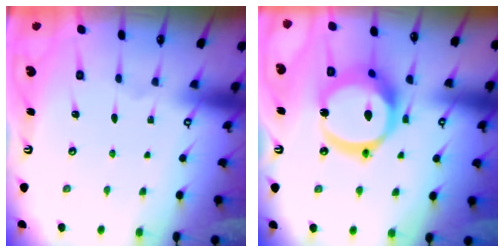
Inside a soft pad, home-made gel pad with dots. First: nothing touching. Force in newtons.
{"total": 19.8, "press": 19.7, "slide": 2.6}